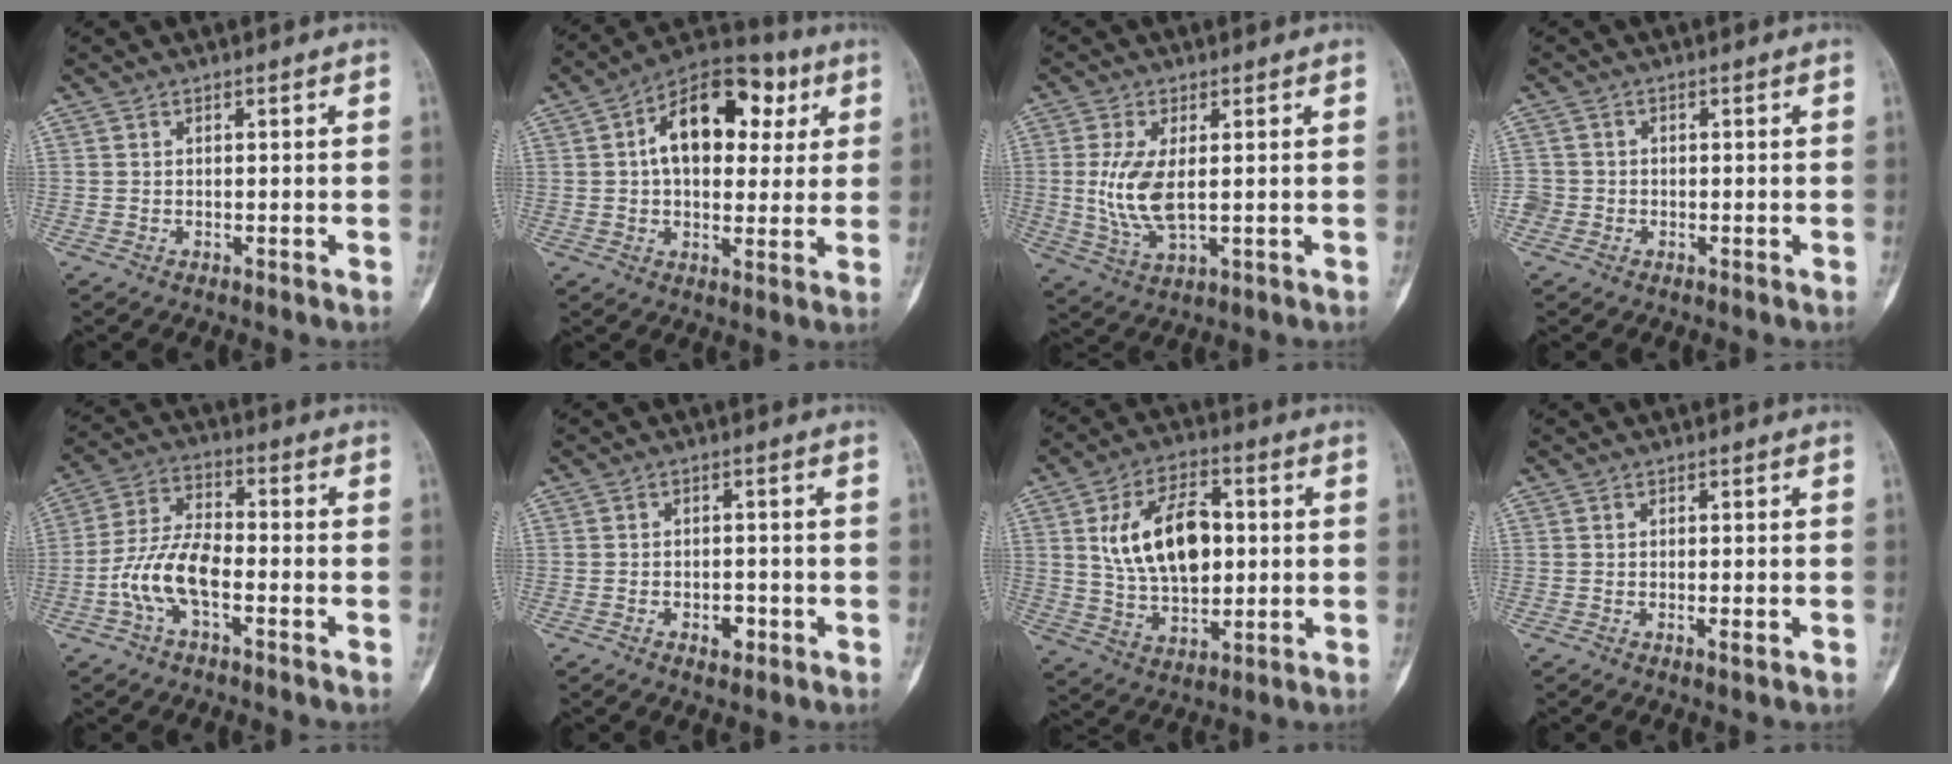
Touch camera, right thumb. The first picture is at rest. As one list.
[{"total": 16.9, "force": [4.5, 10.2, 12.6], "torque": [-0.152, 0.017, 0.060]}, {"total": 8.4, "force": [0.2, 3.5, 7.7], "torque": [-0.171, -0.011, 0.013]}, {"total": 2.7, "force": [-1.2, 2.4, 0.4], "torque": [-0.003, 0.013, -0.028]}, {"total": 10.0, "force": [-3.3, 4.7, 8.2], "torque": [-0.171, 0.035, -0.069]}, {"total": 3.1, "force": [-1.5, 1.9, 2.0], "torque": [-0.018, 0.009, -0.019]}, {"total": 15.9, "force": [2.3, 9.4, 12.6], "torque": [-0.194, 0.002, 0.043]}, {"total": 1.4, "force": [-0.6, 0.3, 1.2], "torque": [-0.017, -0.002, -0.009]}]